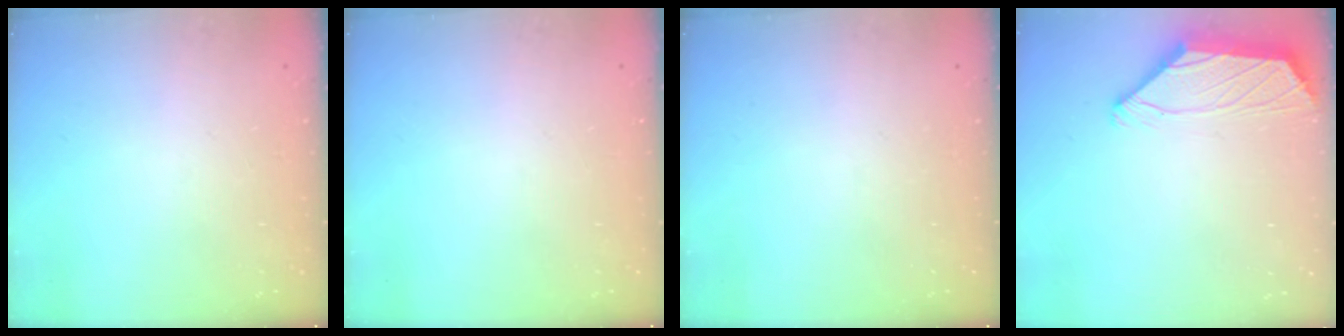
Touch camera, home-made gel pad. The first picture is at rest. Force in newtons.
{"total": 0.0}
{"total": 0.0}
{"total": 2.0, "press": 1.9, "slide": 0.7}